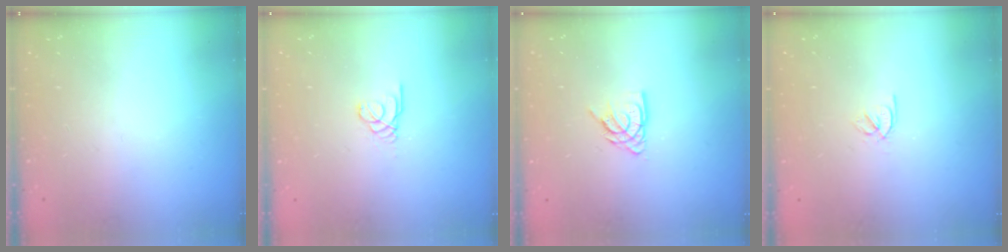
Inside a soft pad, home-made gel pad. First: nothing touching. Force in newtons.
{"total": 1.7, "press": 1.7, "slide": 0.2}
{"total": 7.1, "press": 7.0, "slide": 0.6}
{"total": 2.5, "press": 2.4, "slide": 0.7}